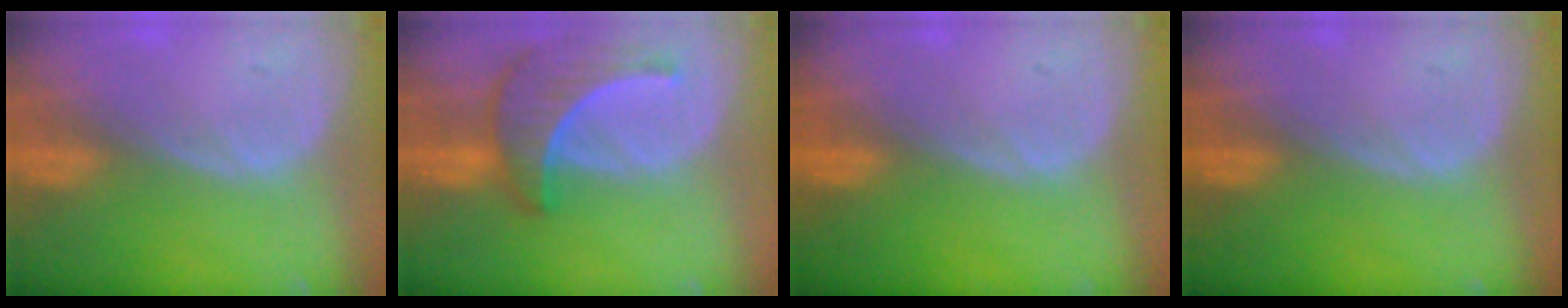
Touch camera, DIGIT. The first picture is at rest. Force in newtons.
{"total": 7.1, "press": 7.0, "slide": 1.1}
{"total": 0.0}
{"total": 0.0}